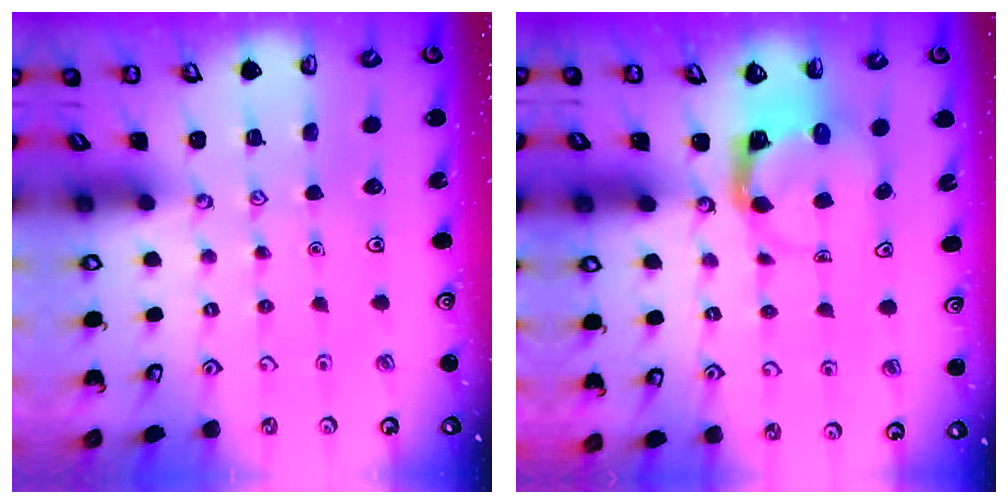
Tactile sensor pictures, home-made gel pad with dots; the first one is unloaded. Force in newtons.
{"total": 3.9, "press": 3.9, "slide": 0.4}